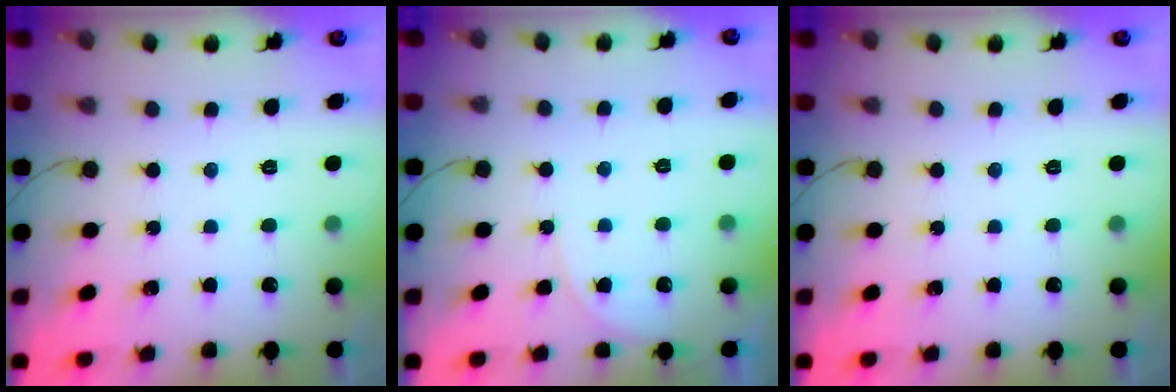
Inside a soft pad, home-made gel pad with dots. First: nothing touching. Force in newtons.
{"total": 5.2, "press": 5.2, "slide": 0.7}
{"total": 0.0}